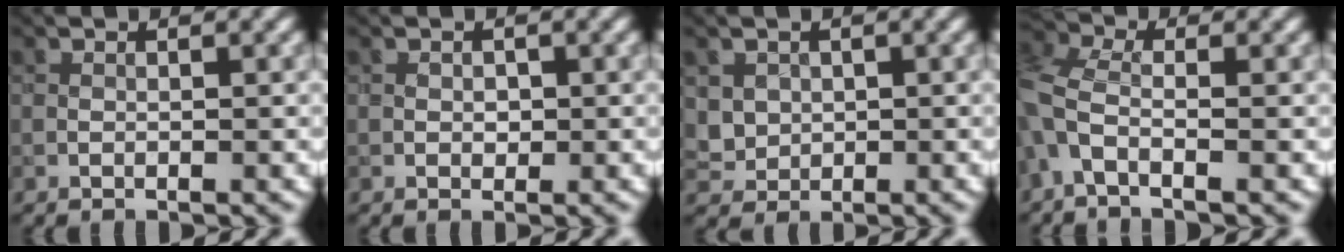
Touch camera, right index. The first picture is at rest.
{"total": 0.7, "force": [0.0, 0.6, 0.4], "torque": [-0.003, -0.004, 0.000]}
{"total": 2.0, "force": [0.5, 1.8, 0.6], "torque": [-0.014, -0.008, 0.025]}
{"total": 4.9, "force": [-1.1, 2.6, 4.0], "torque": [-0.105, 0.003, -0.040]}